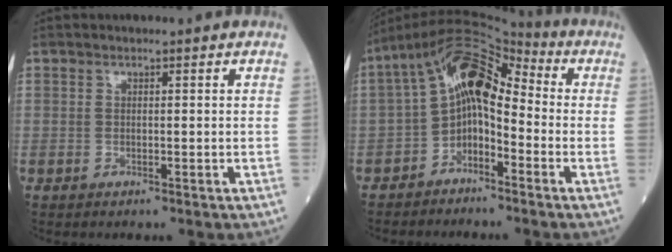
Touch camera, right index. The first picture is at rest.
{"total": 10.6, "force": [-0.6, 5.7, 8.9], "torque": [-0.145, 0.050, -0.017]}